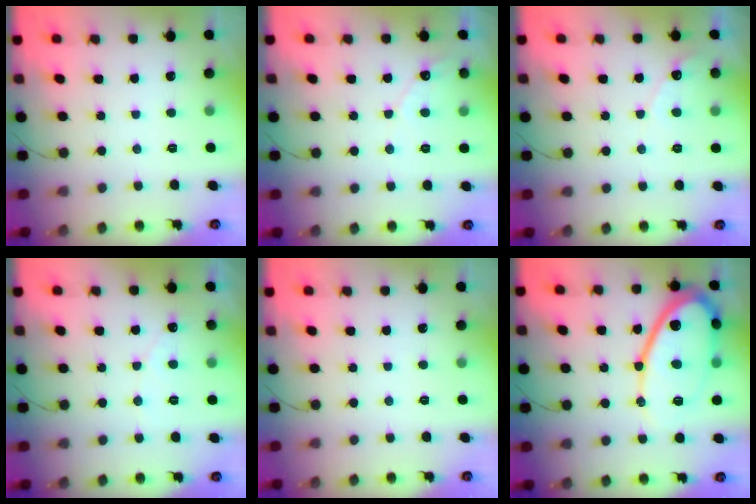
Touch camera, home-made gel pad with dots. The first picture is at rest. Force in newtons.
{"total": 3.9, "press": 3.9, "slide": 0.2}
{"total": 4.1, "press": 4.1, "slide": 0.3}
{"total": 2.7, "press": 2.7, "slide": 0.1}
{"total": 0.0}
{"total": 18.4, "press": 18.4, "slide": 1.5}